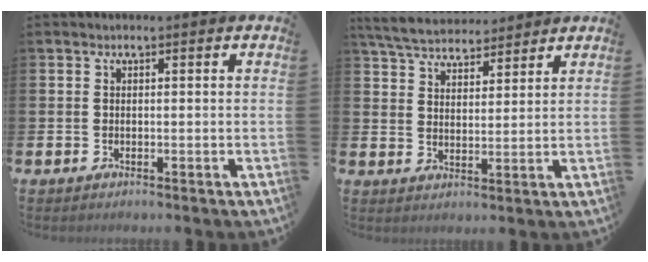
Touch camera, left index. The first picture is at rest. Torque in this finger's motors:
{"motor_torque": [-0.31, -0.38, 0.02, -0.05]}